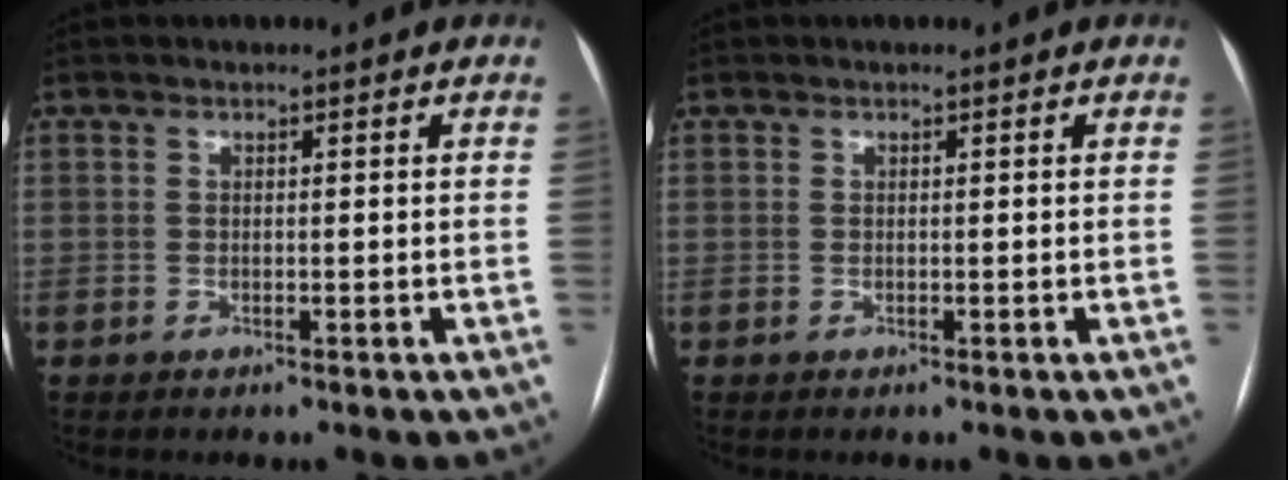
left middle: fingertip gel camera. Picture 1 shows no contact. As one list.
[{"total": 0.0}]